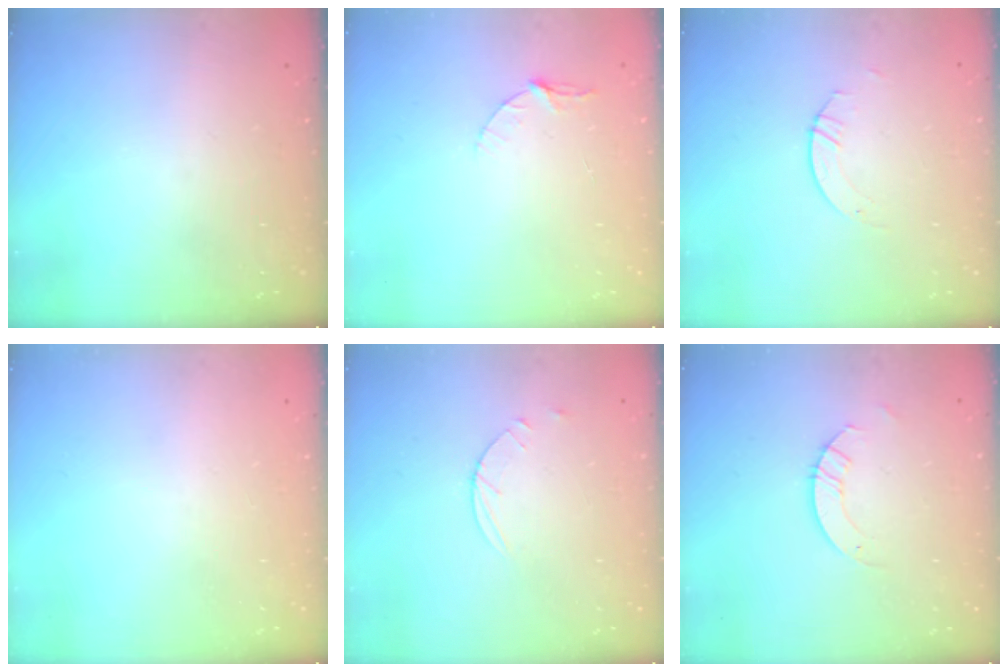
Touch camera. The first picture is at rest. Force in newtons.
{"total": 4.0, "press": 3.9, "slide": 0.4}
{"total": 1.1, "press": 1.1, "slide": 0.1}
{"total": 0.0}
{"total": 3.5, "press": 3.5, "slide": 0.4}
{"total": 2.6, "press": 2.6, "slide": 0.2}